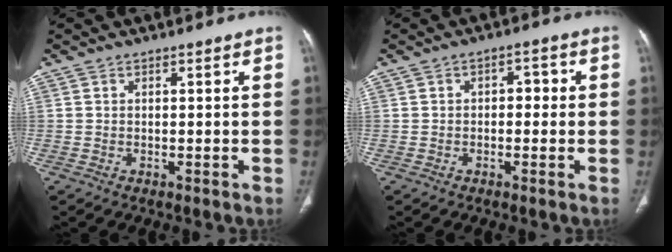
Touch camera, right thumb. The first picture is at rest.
{"total": 3.0, "force": [0.0, 2.0, 2.2], "torque": [-0.014, 0.012, -0.008]}